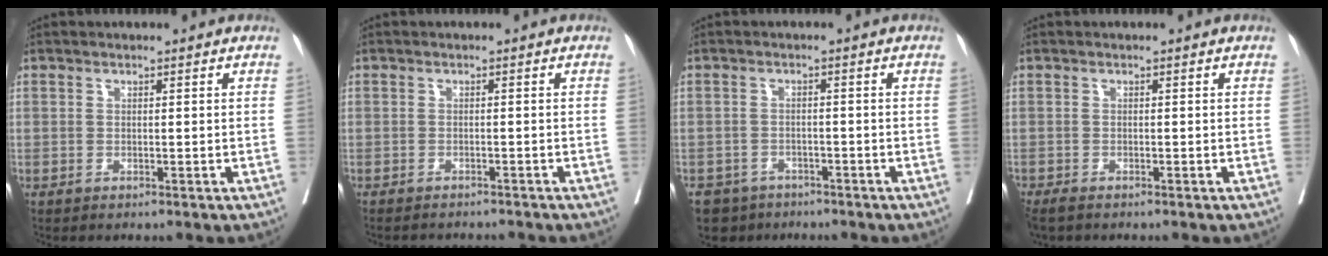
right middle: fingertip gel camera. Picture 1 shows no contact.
{"total": 4.3, "force": [-4.2, 0.5, 0.6], "torque": [0.000, -0.004, -0.054]}
{"total": 4.7, "force": [-3.5, 3.2, 0.1], "torque": [0.006, 0.005, -0.054]}
{"total": 2.4, "force": [-1.9, 1.0, 1.1], "torque": [-0.024, -0.008, -0.031]}